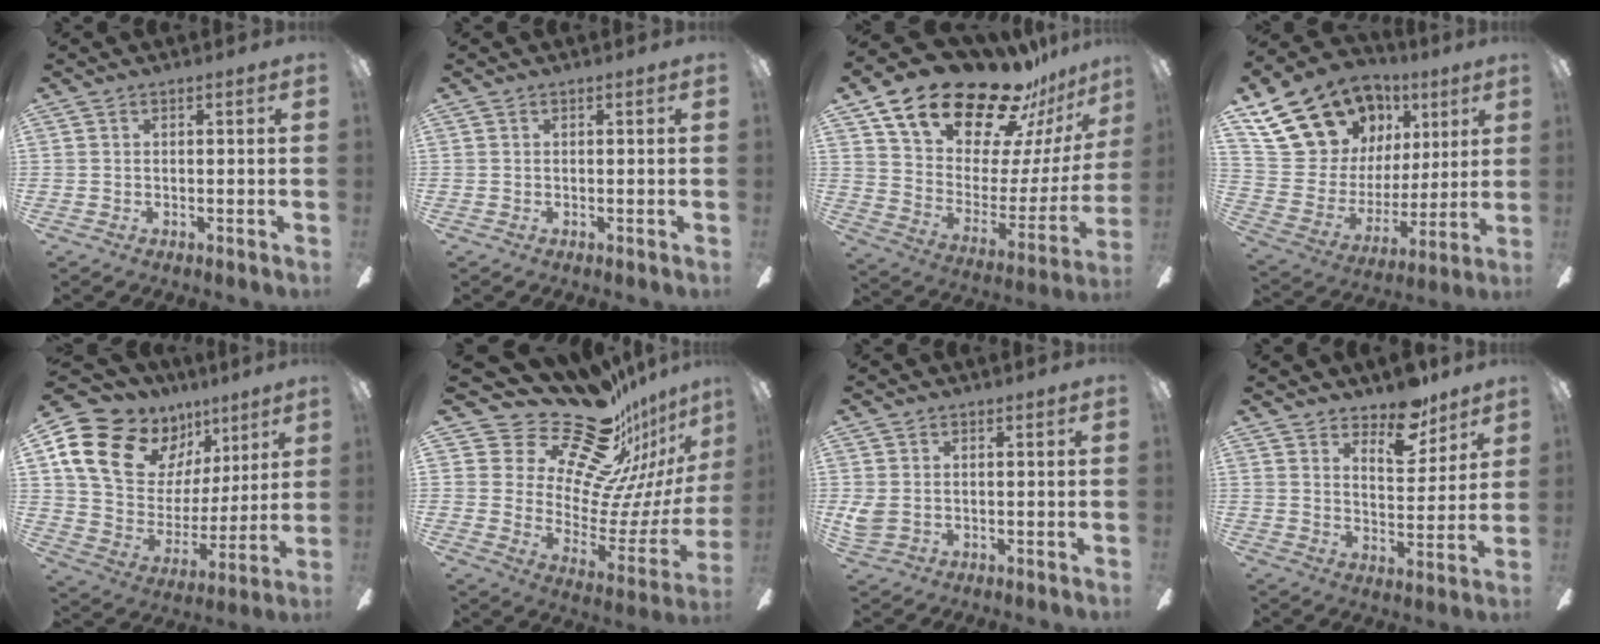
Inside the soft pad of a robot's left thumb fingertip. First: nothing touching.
{"total": 0.0}
{"total": 25.4, "force": [19.2, 11.2, 12.2], "torque": [-0.200, -0.127, 0.345]}
{"total": 19.8, "force": [13.5, 12.8, 6.8], "torque": [-0.147, -0.073, 0.275]}
{"total": 19.7, "force": [10.8, 13.5, 9.2], "torque": [-0.167, -0.048, 0.211]}
{"total": 22.8, "force": [18.5, 9.3, 9.5], "torque": [-0.147, -0.154, 0.333]}
{"total": 3.3, "force": [0.7, 2.6, 1.9], "torque": [-0.043, -0.004, 0.010]}
{"total": 10.5, "force": [8.3, 4.6, 4.5], "torque": [-0.050, -0.049, 0.145]}